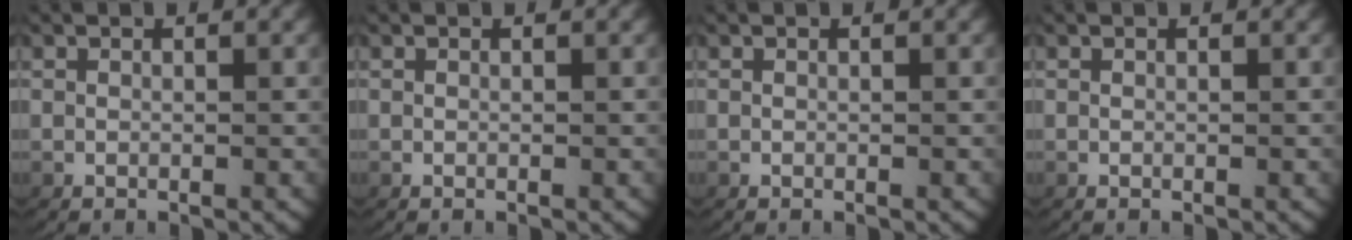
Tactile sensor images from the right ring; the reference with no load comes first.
{"total": 0.0}
{"total": 0.0}
{"total": 0.0}